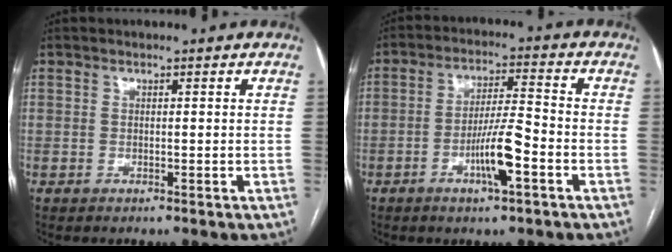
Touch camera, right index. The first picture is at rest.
{"total": 7.9, "force": [-3.2, 0.7, 7.1], "torque": [-0.133, 0.000, -0.057]}